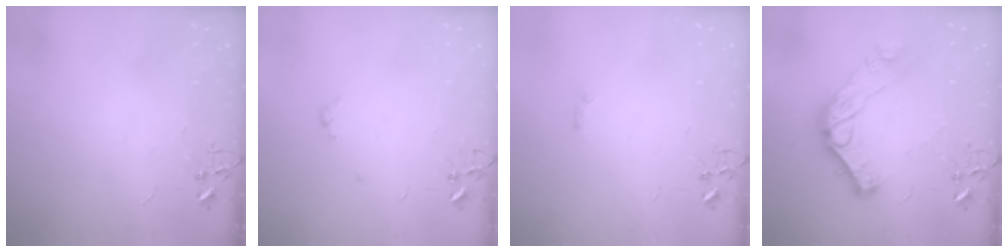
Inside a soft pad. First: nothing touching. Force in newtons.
{"total": 3.3, "press": 3.3, "slide": 0.6}
{"total": 1.2, "press": 1.1, "slide": 0.3}
{"total": 16.1, "press": 16.1, "slide": 1.1}